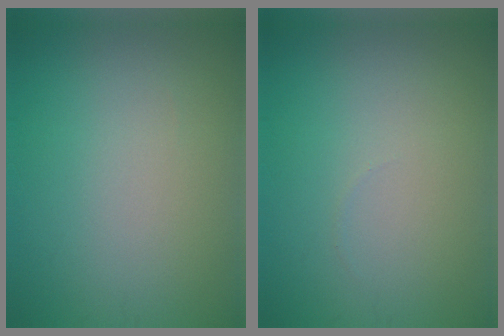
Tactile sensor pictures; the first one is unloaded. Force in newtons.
{"total": 0.0}